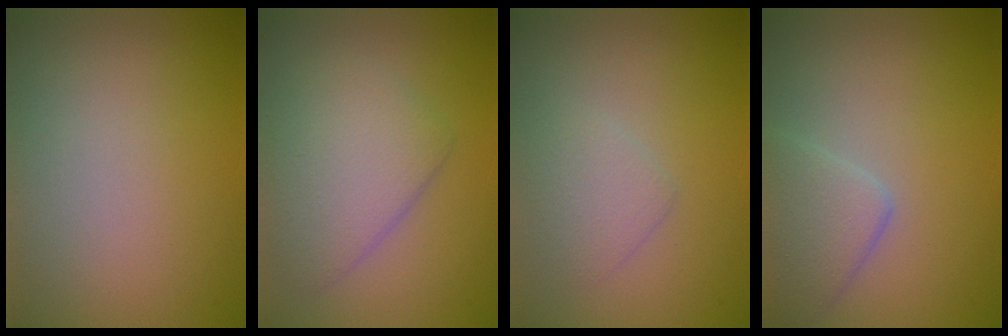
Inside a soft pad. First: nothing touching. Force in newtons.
{"total": 4.1, "press": 4.1, "slide": 0.1}
{"total": 1.8, "press": 1.8, "slide": 0.1}
{"total": 3.1, "press": 3.1, "slide": 0.1}